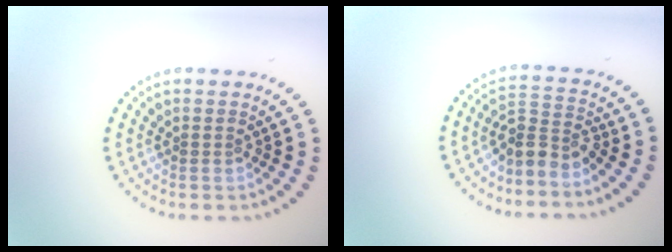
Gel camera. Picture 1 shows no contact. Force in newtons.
{"total": 2.7, "press": 2.1, "slide": 1.8}